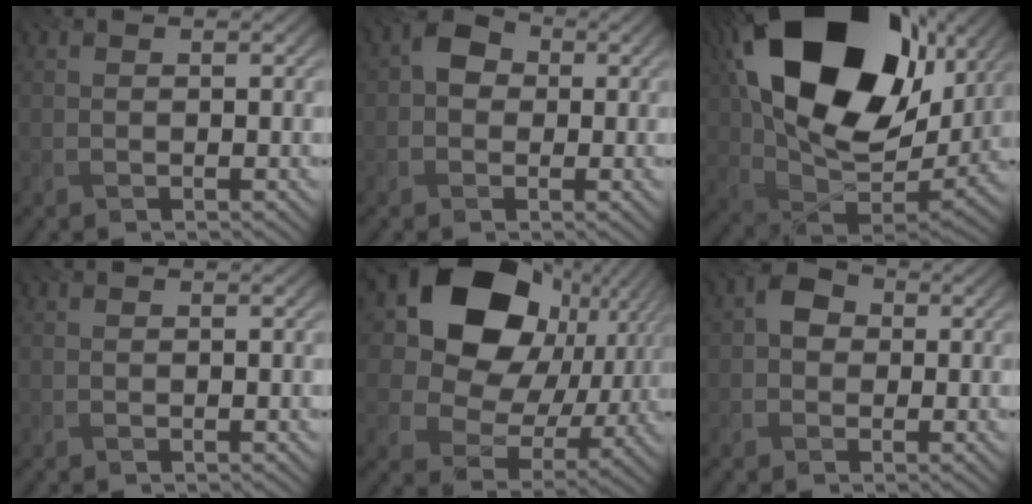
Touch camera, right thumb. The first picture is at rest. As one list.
[{"total": 3.7, "force": [0.0, 3.2, 1.9], "torque": [-0.034, 0.006, -0.011]}, {"total": 24.1, "force": [8.9, 15.6, 16.0], "torque": [-0.335, 0.024, 0.163]}, {"total": 0.0}, {"total": 17.6, "force": [5.6, 13.2, 10.2], "torque": [-0.186, 0.007, 0.103]}, {"total": 3.2, "force": [-0.1, 2.7, 1.6], "torque": [-0.028, 0.005, -0.012]}]